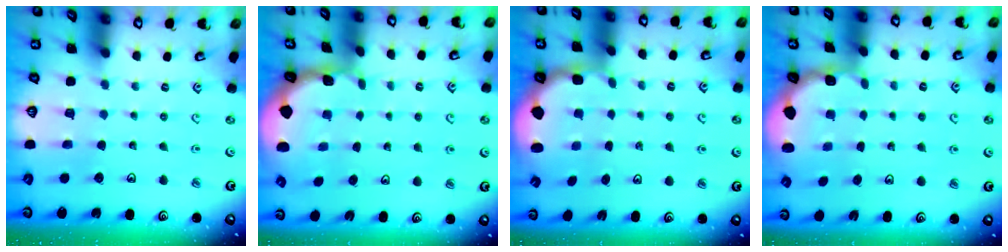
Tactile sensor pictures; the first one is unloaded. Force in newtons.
{"total": 1.1, "press": 1.1, "slide": 0.1}
{"total": 3.2, "press": 2.3, "slide": 2.2}
{"total": 1.8, "press": 1.6, "slide": 0.7}